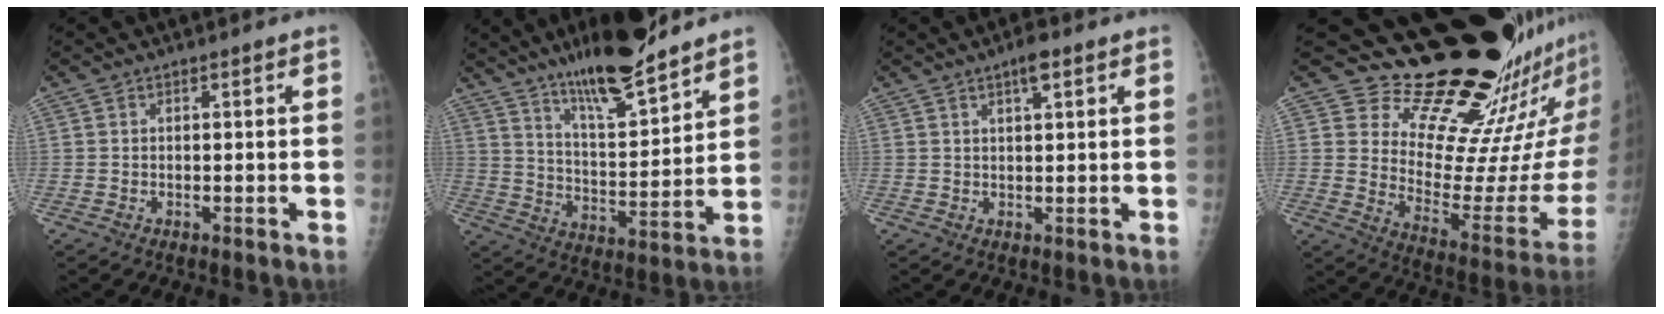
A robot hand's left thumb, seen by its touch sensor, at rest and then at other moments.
{"total": 16.2, "force": [12.5, 3.2, 9.9], "torque": [-0.144, -0.077, 0.215]}
{"total": 3.3, "force": [1.9, 0.9, 2.5], "torque": [-0.038, -0.003, 0.028]}
{"total": 22.2, "force": [19.2, 4.8, 10.1], "torque": [-0.100, -0.184, 0.272]}